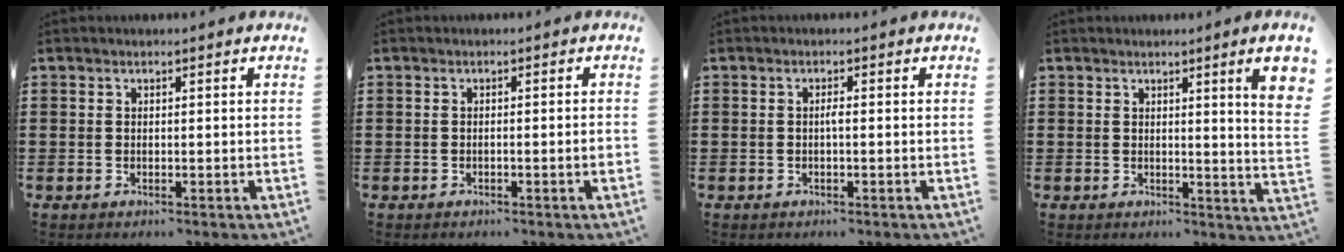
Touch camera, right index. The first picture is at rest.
{"total": 1.2, "force": [-0.6, -0.1, 1.1], "torque": [-0.016, -0.004, -0.011]}
{"total": 1.1, "force": [-0.2, 0.1, 1.0], "torque": [-0.021, -0.001, -0.005]}
{"total": 5.0, "force": [2.1, -0.4, 4.5], "torque": [-0.073, -0.013, 0.031]}